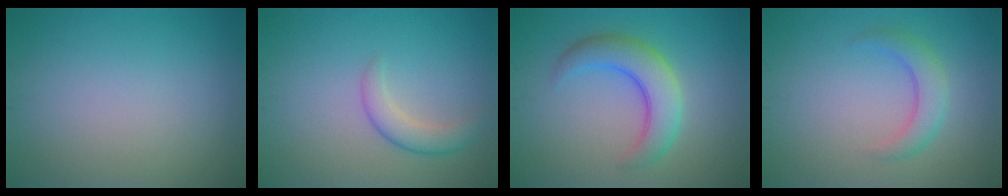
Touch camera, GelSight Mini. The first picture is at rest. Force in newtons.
{"total": 2.3, "press": 2.3, "slide": 0.1}
{"total": 5.1, "press": 5.1, "slide": 0.2}
{"total": 2.8, "press": 2.7, "slide": 0.2}